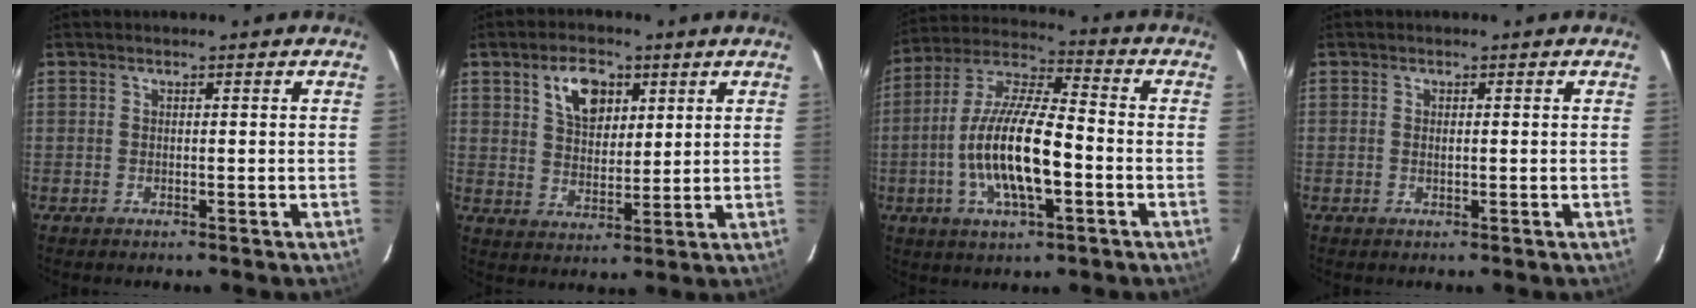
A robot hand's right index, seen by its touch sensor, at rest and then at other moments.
{"total": 8.3, "force": [3.9, 5.0, 5.4], "torque": [-0.095, 0.014, 0.073]}
{"total": 16.0, "force": [-3.8, 4.7, 14.8], "torque": [-0.295, -0.002, -0.073]}
{"total": 0.8, "force": [0.1, 0.5, 0.7], "torque": [-0.012, 0.001, 0.001]}